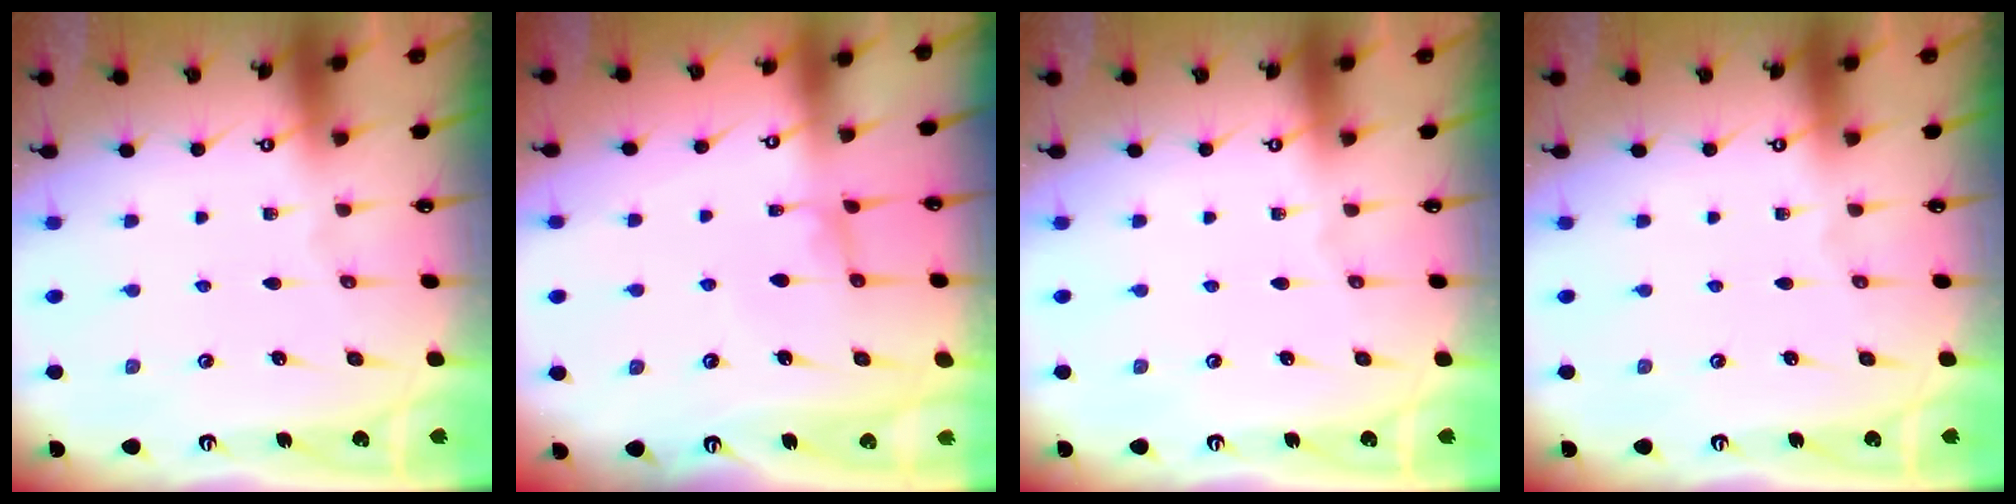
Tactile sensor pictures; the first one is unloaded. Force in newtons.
{"total": 0.6, "press": 0.1, "slide": 0.5}
{"total": 0.0}
{"total": 0.0}